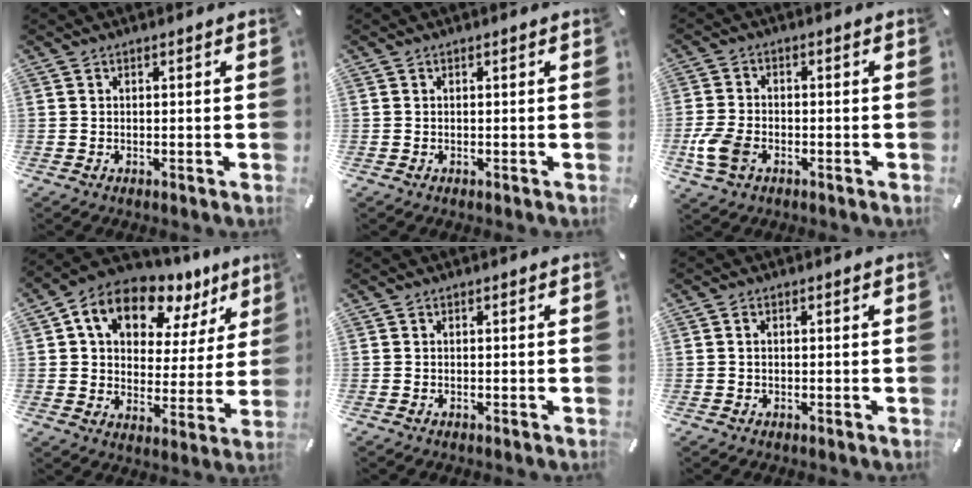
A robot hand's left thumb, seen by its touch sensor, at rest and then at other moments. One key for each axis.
{"total": 0.0}
{"total": 7.1, "fx": -2.5, "fy": 4.5, "fz": 4.8, "tx": -0.113, "ty": 0.006, "tz": -0.047}
{"total": 12.9, "fx": 8.0, "fy": 8.1, "fz": 6.0, "tx": -0.105, "ty": -0.051, "tz": 0.144}
{"total": 0.0}
{"total": 0.9, "fx": 0.0, "fy": 0.5, "fz": 0.7, "tx": -0.016, "ty": 0.002, "tz": 0.000}